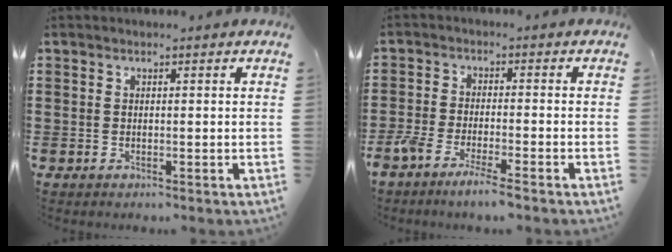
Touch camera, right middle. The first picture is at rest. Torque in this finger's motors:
{"motor_torque": [1.06, -0.67, 0.42, 0.14]}